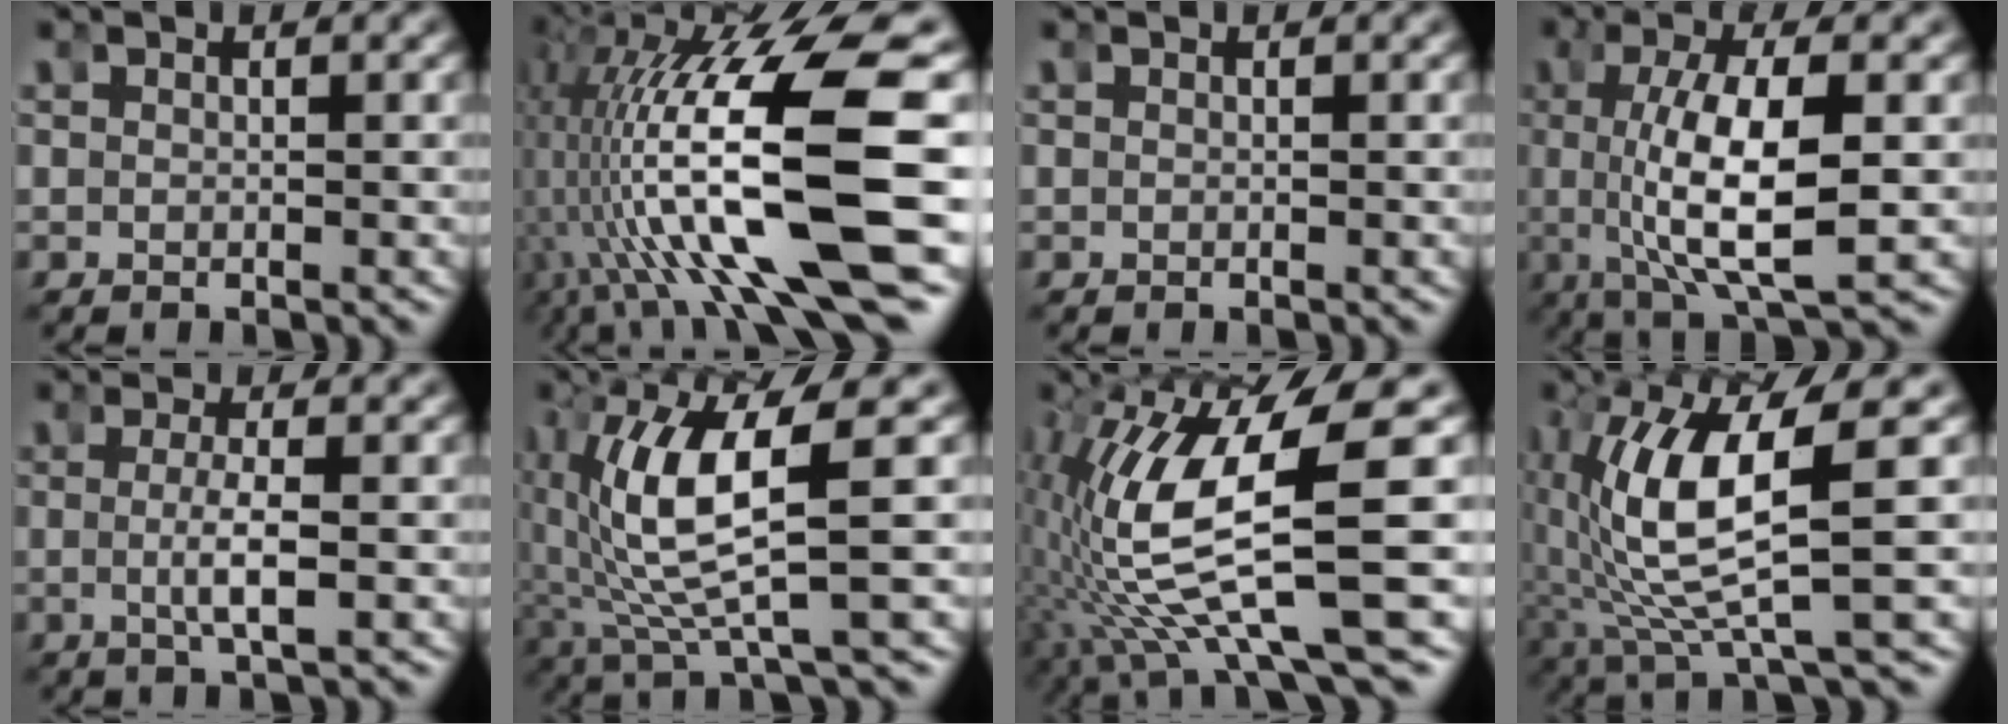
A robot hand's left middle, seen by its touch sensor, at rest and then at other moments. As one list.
[{"total": 18.5, "force": [-2.5, 8.3, 16.4], "torque": [-0.264, -0.020, -0.022]}, {"total": 0.0}, {"total": 9.1, "force": [-0.4, 2.7, 8.6], "torque": [-0.152, -0.010, -0.001]}, {"total": 2.5, "force": [-0.6, -0.2, 2.4], "torque": [-0.050, -0.009, -0.008]}, {"total": 8.9, "force": [-0.6, 2.5, 8.5], "torque": [-0.163, 0.001, -0.005]}, {"total": 14.1, "force": [-2.0, 6.5, 12.4], "torque": [-0.252, -0.029, -0.012]}, {"total": 10.1, "force": [-0.5, 3.1, 9.6], "torque": [-0.176, -0.003, -0.003]}]